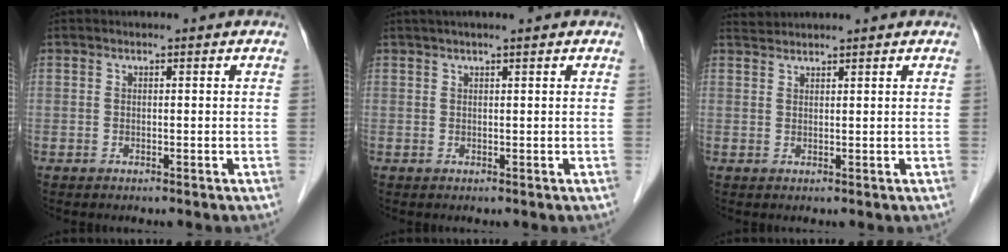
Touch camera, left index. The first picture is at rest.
{"total": 2.6, "force": [2.0, -0.3, 1.7], "torque": [-0.022, 0.021, 0.034]}
{"total": 2.3, "force": [2.3, -0.2, 0.0], "torque": [-0.002, 0.022, 0.048]}